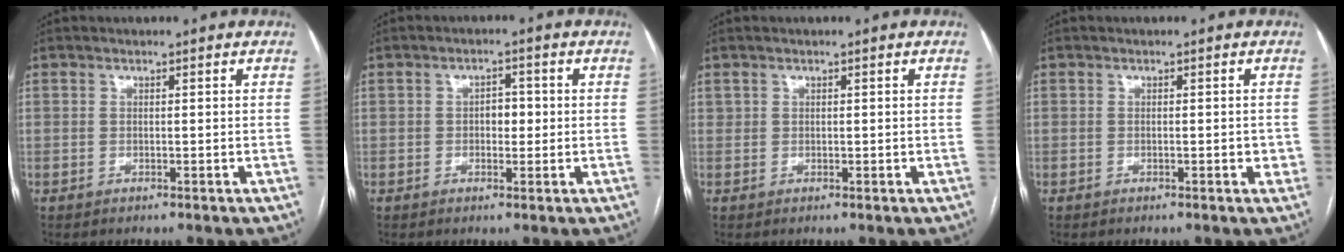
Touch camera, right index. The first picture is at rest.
{"total": 2.8, "force": [-0.1, 1.6, 2.3], "torque": [-0.030, 0.007, -0.001]}
{"total": 0.7, "force": [0.4, 0.5, 0.1], "torque": [0.003, 0.003, 0.007]}
{"total": 1.5, "force": [-0.2, 0.7, 1.3], "torque": [-0.016, 0.000, -0.001]}